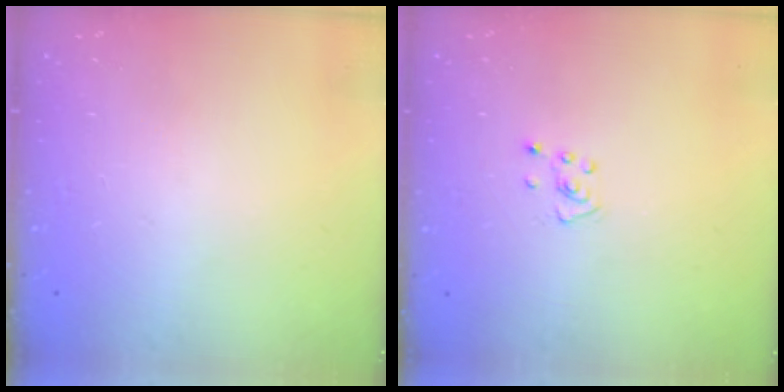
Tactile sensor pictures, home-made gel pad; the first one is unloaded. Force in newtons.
{"total": 3.2, "press": 3.2, "slide": 0.2}